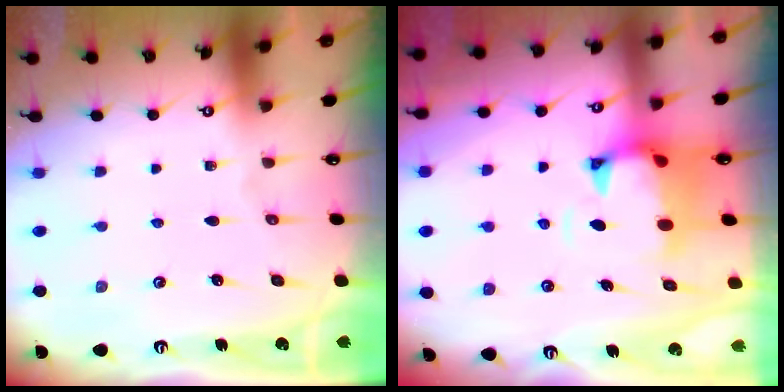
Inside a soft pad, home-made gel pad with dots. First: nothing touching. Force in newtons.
{"total": 1.5, "press": 1.1, "slide": 1.1}